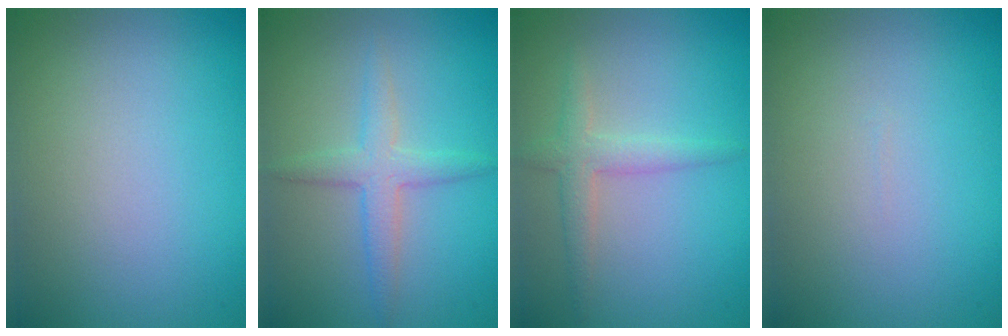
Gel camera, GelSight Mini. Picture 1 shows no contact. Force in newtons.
{"total": 2.8, "press": 2.8, "slide": 0.0}
{"total": 2.3, "press": 2.3, "slide": 0.1}
{"total": 0.0}